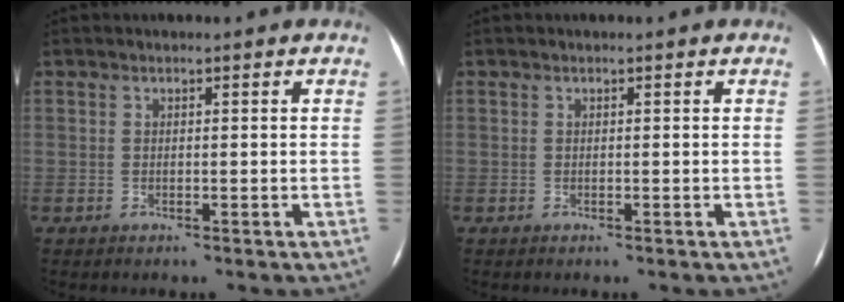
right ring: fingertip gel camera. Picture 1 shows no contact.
{"total": 0.0}